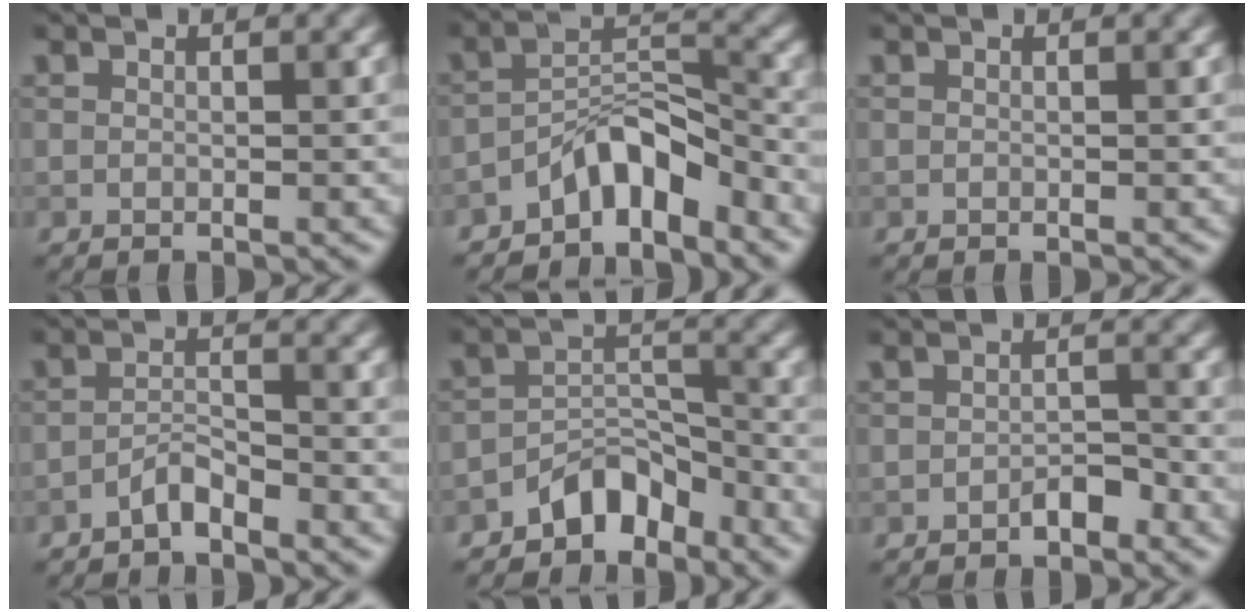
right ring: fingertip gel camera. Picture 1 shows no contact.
{"total": 4.9, "force": [-3.7, 1.7, 2.8], "torque": [-0.035, 0.019, -0.068]}
{"total": 0.0}
{"total": 2.0, "force": [-1.7, 0.4, 0.9], "torque": [-0.020, 0.009, -0.035]}
{"total": 4.0, "force": [-3.2, 2.0, 1.2], "torque": [-0.008, 0.013, -0.060]}
{"total": 1.8, "force": [-1.1, 0.9, 1.1], "torque": [-0.018, 0.004, -0.020]}